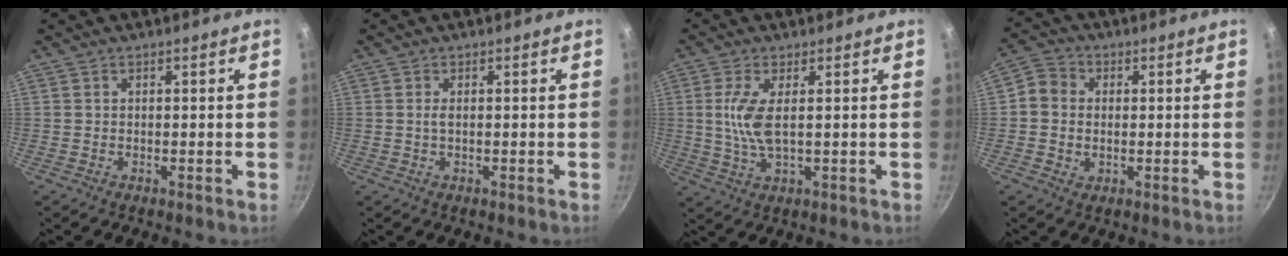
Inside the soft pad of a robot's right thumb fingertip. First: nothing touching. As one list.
[{"total": 1.1, "force": [0.1, 0.4, 1.0], "torque": [-0.020, 0.000, 0.002]}, {"total": 6.6, "force": [0.9, 2.2, 6.1], "torque": [-0.134, -0.004, 0.020]}, {"total": 3.8, "force": [-0.3, 3.2, 1.9], "torque": [-0.035, 0.010, -0.023]}]